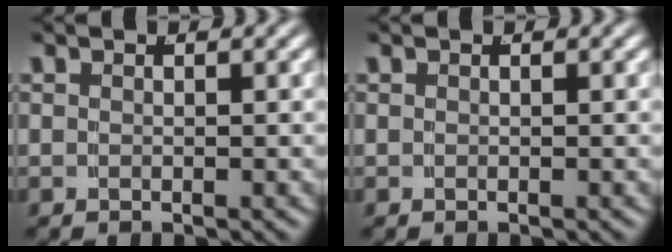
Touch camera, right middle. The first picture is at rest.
{"total": 0.0}